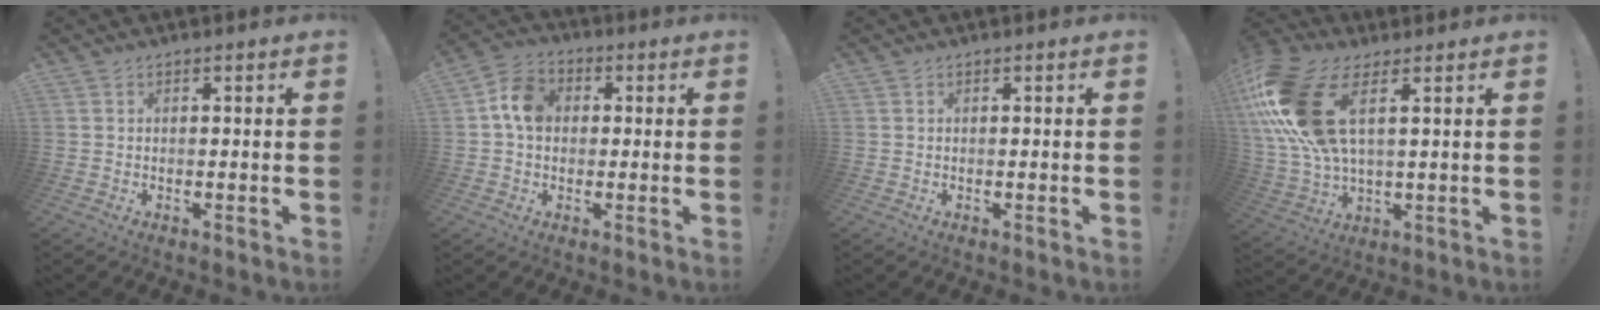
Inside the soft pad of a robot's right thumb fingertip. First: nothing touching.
{"total": 9.2, "force": [1.1, 7.1, 5.8], "torque": [-0.093, 0.016, 0.025]}
{"total": 0.0}
{"total": 20.8, "force": [7.0, 10.3, 16.6], "torque": [-0.331, -0.022, 0.131]}